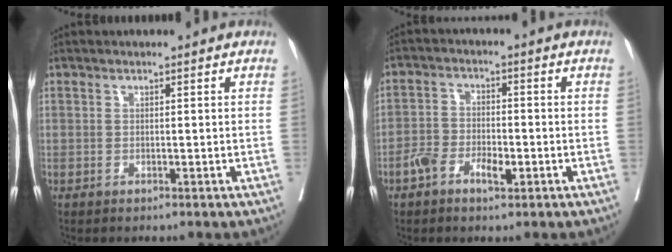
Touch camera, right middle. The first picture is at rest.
{"total": 5.0, "force": [-2.5, 2.3, 3.6], "torque": [-0.072, 0.012, -0.045]}